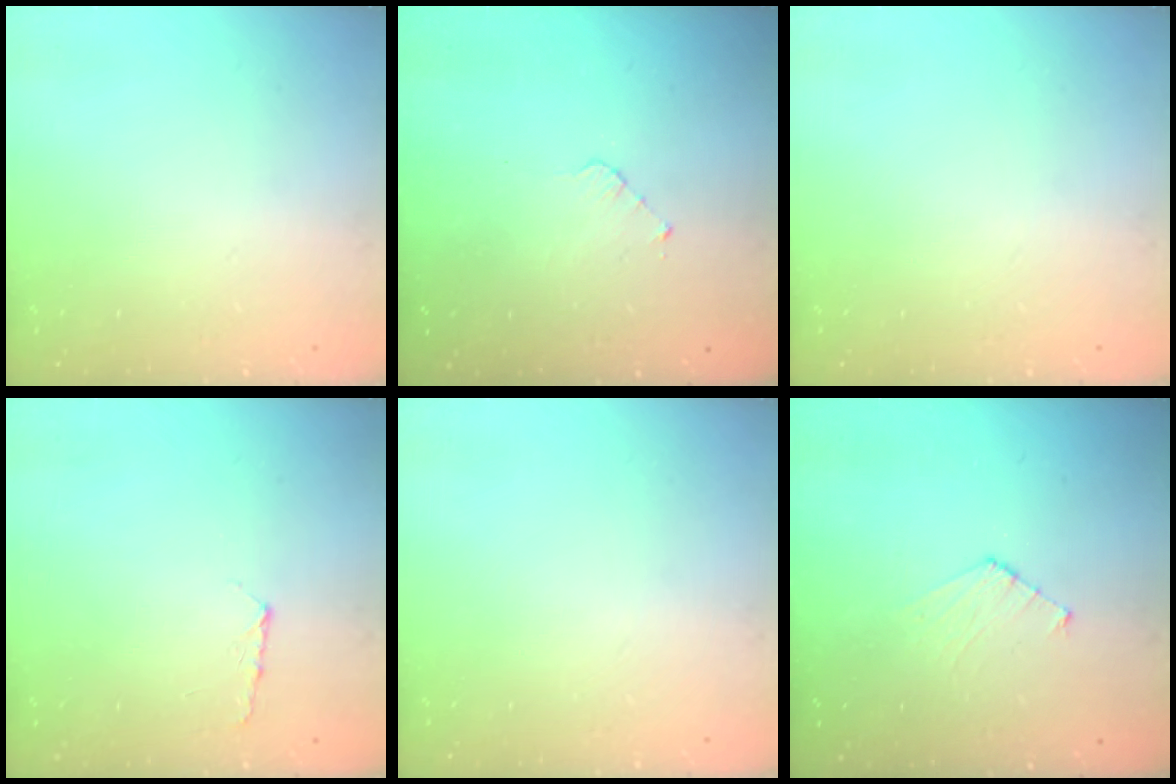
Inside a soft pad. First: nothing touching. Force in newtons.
{"total": 2.8, "press": 2.8, "slide": 0.2}
{"total": 0.0}
{"total": 5.9, "press": 5.9, "slide": 0.7}
{"total": 0.0}
{"total": 4.8, "press": 4.7, "slide": 0.6}